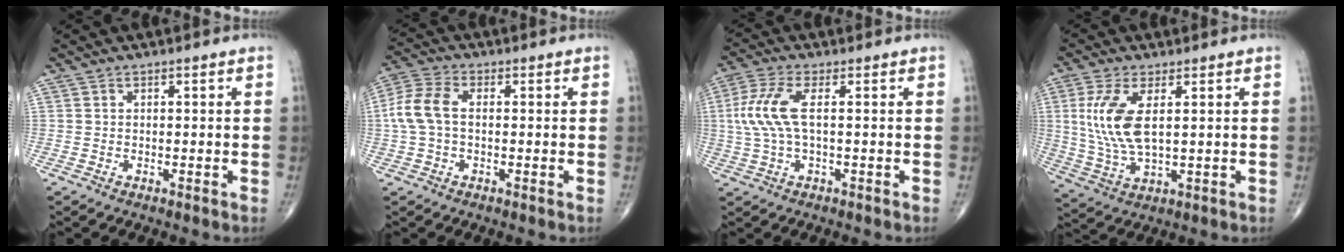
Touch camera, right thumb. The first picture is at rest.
{"total": 7.5, "force": [0.1, 4.6, 5.9], "torque": [-0.141, 0.021, -0.003]}
{"total": 7.7, "force": [1.1, 2.6, 7.2], "torque": [-0.198, 0.010, 0.021]}
{"total": 10.6, "force": [2.0, 4.5, 9.4], "torque": [-0.213, -0.008, 0.048]}